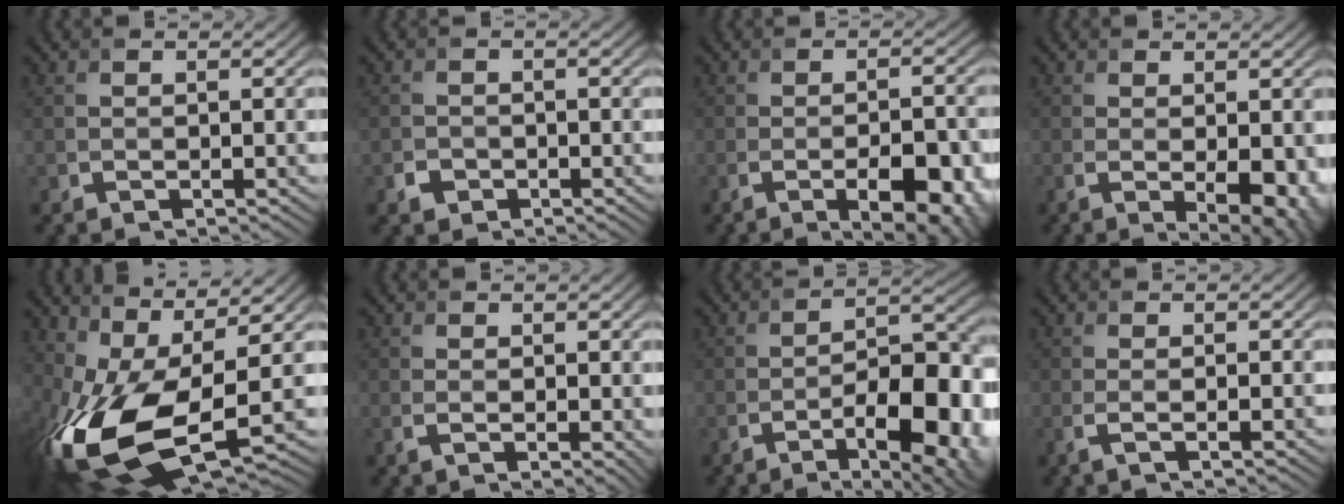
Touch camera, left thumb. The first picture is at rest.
{"total": 1.6, "force": [-0.9, 1.1, 0.6], "torque": [-0.012, 0.002, -0.019]}
{"total": 6.9, "force": [-3.3, 2.0, 5.8], "torque": [-0.081, -0.002, -0.037]}
{"total": 4.0, "force": [-0.6, 1.1, 3.8], "torque": [-0.055, -0.010, -0.002]}
{"total": 16.8, "force": [-1.2, 7.7, 14.9], "torque": [-0.300, -0.032, -0.010]}
{"total": 1.4, "force": [0.3, 0.6, 1.2], "torque": [-0.020, 0.001, 0.007]}
{"total": 12.1, "force": [-5.7, 3.9, 10.0], "torque": [-0.135, 0.001, -0.082]}
{"total": 1.1, "force": [-0.1, -0.2, 1.1], "torque": [-0.028, 0.002, -0.004]}